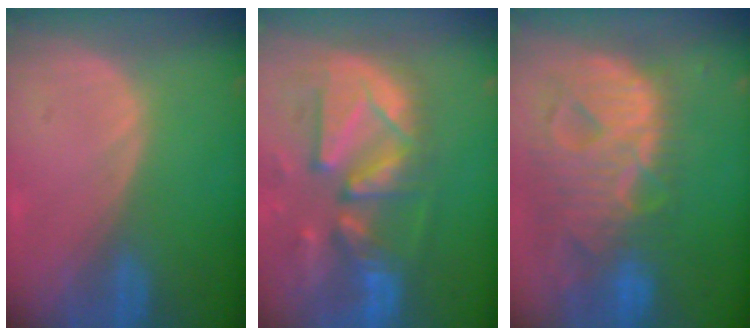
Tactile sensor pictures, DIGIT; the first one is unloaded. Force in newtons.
{"total": 13.3, "press": 11.4, "slide": 6.8}
{"total": 13.4, "press": 11.4, "slide": 7.0}